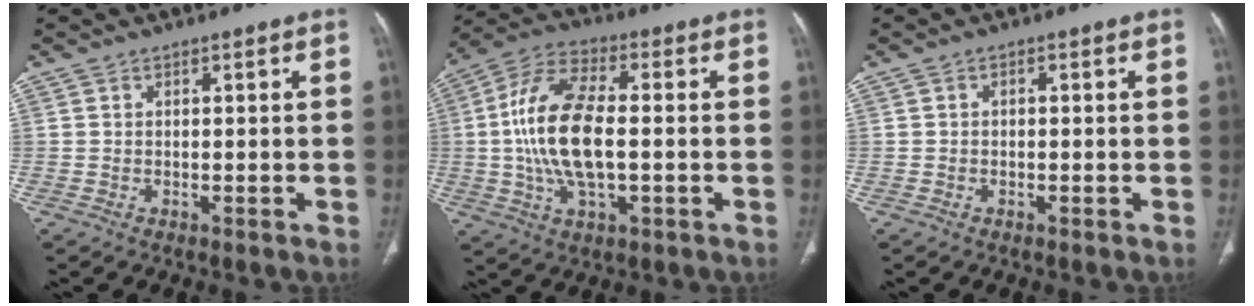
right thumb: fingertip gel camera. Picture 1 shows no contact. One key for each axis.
{"total": 16.6, "fx": -0.6, "fy": 7.4, "fz": 14.8, "tx": -0.304, "ty": 0.018, "tz": -0.013}
{"total": 0.6, "fx": -0.1, "fy": 0.4, "fz": 0.4, "tx": -0.004, "ty": 0.002, "tz": -0.006}